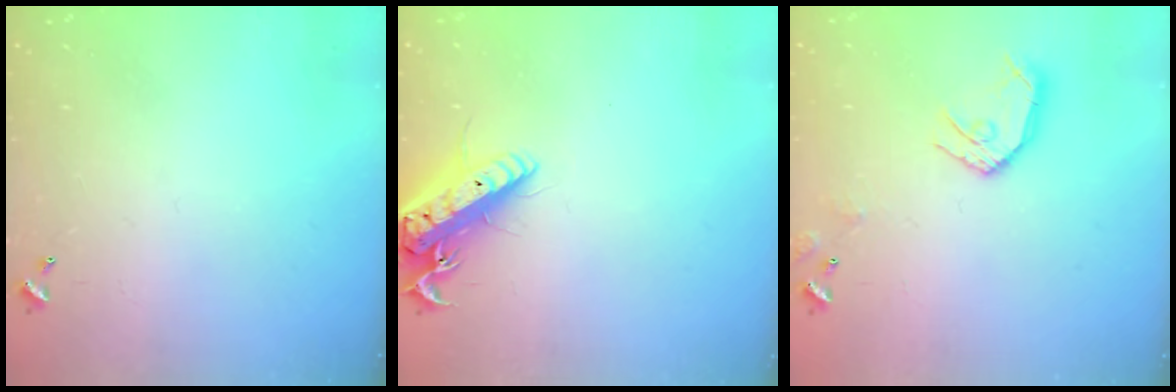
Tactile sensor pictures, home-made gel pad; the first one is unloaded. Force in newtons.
{"total": 16.4, "press": 16.1, "slide": 3.0}
{"total": 11.7, "press": 11.6, "slide": 1.2}